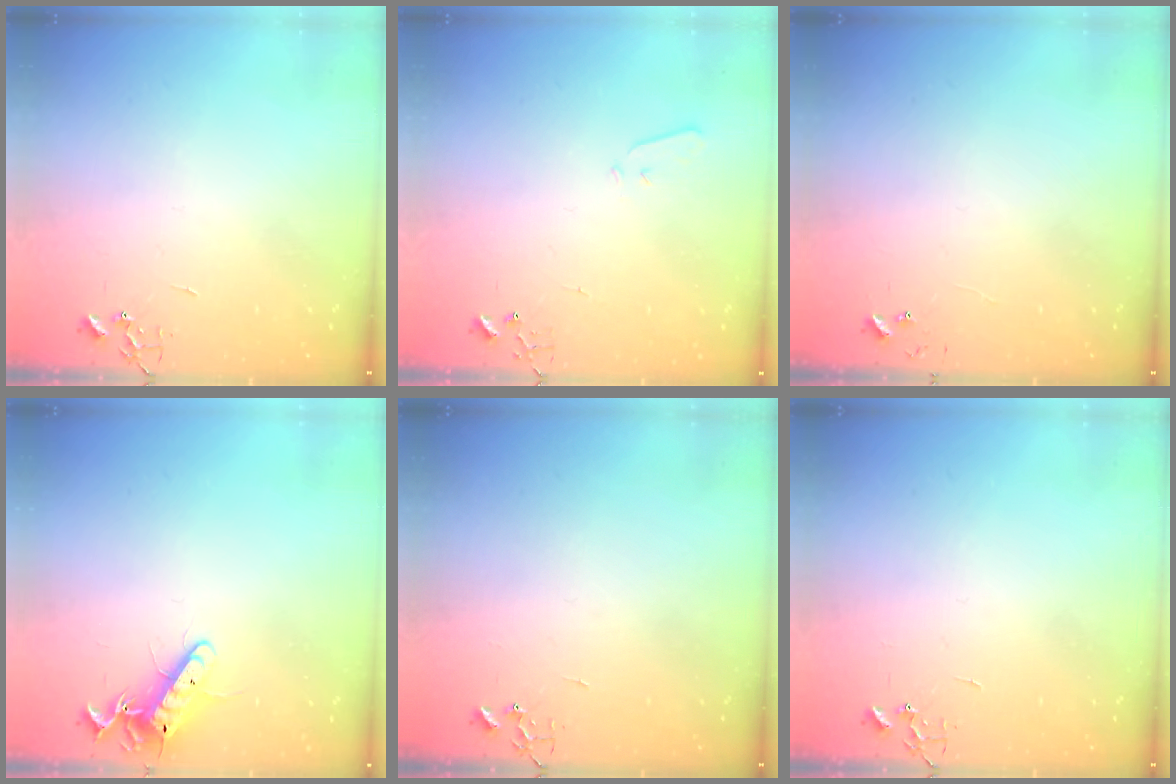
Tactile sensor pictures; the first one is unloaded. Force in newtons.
{"total": 3.3, "press": 3.2, "slide": 0.6}
{"total": 4.7, "press": 4.7, "slide": 0.5}
{"total": 12.8, "press": 12.8, "slide": 0.6}
{"total": 0.0}
{"total": 0.0}